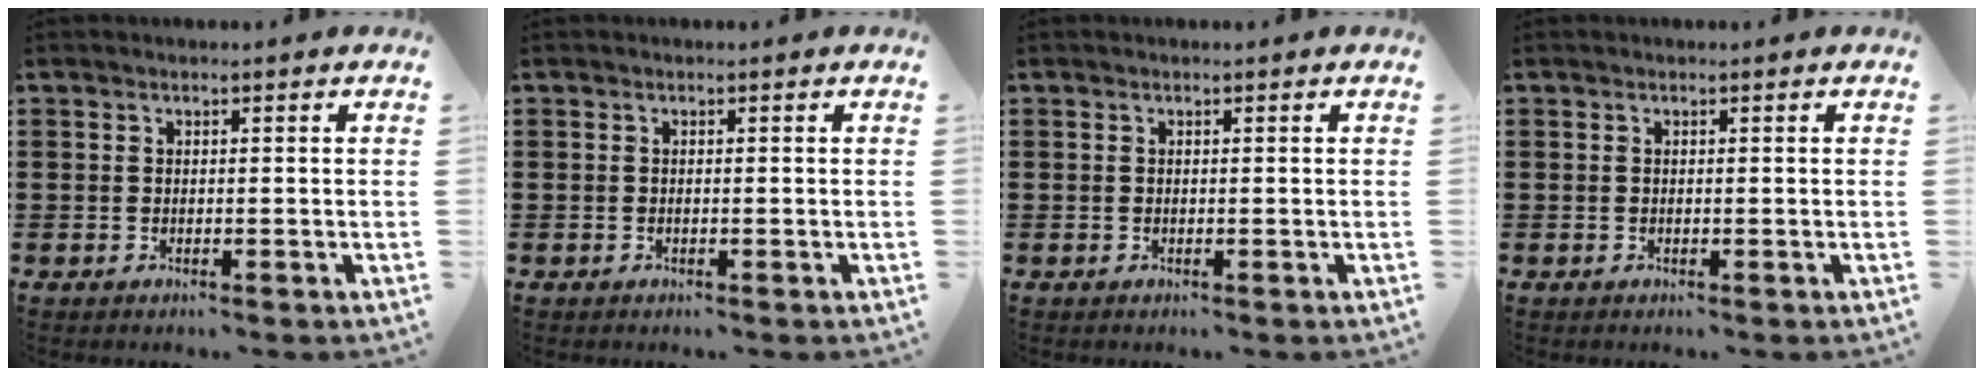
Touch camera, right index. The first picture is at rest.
{"total": 0.0}
{"total": 0.0}
{"total": 0.0}